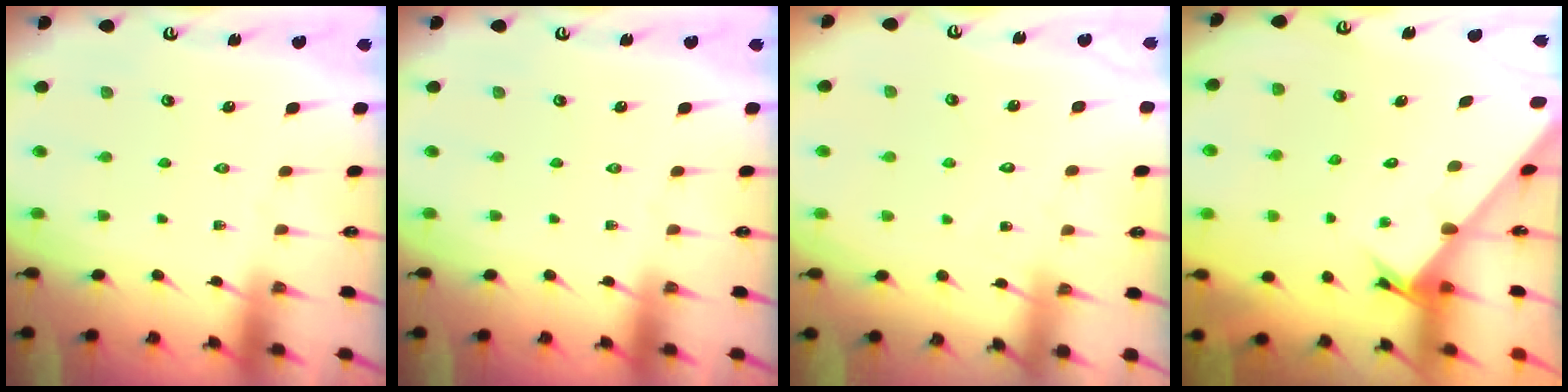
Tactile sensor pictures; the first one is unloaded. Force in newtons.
{"total": 0.0}
{"total": 6.0, "press": 6.0, "slide": 0.5}
{"total": 2.6, "press": 2.6, "slide": 0.3}